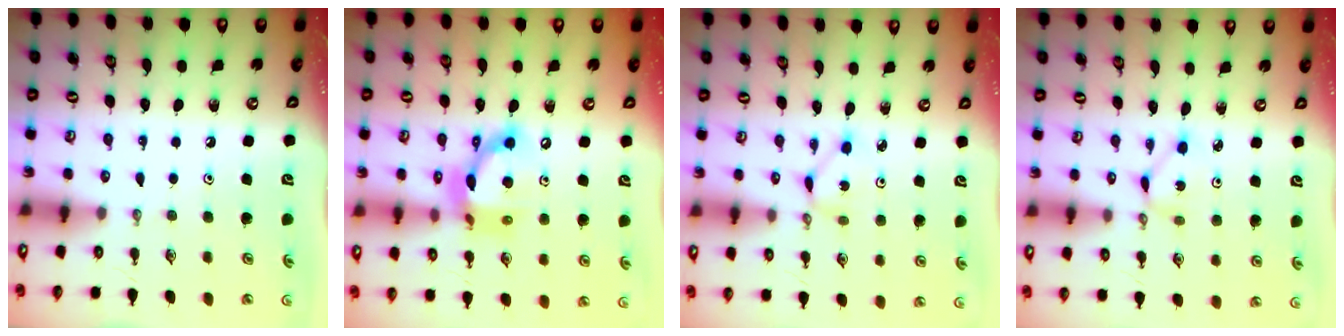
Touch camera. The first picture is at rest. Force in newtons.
{"total": 13.7, "press": 13.7, "slide": 1.0}
{"total": 2.1, "press": 2.1, "slide": 0.3}
{"total": 2.1, "press": 2.1, "slide": 0.3}